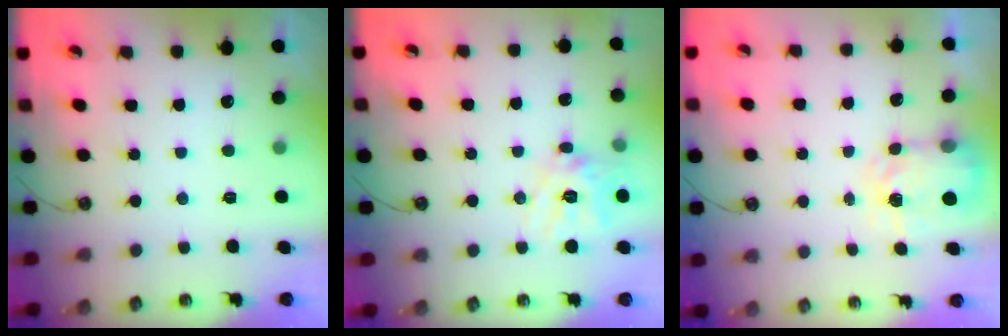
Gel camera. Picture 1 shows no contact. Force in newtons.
{"total": 12.8, "press": 12.7, "slide": 1.4}
{"total": 4.9, "press": 4.9, "slide": 0.6}